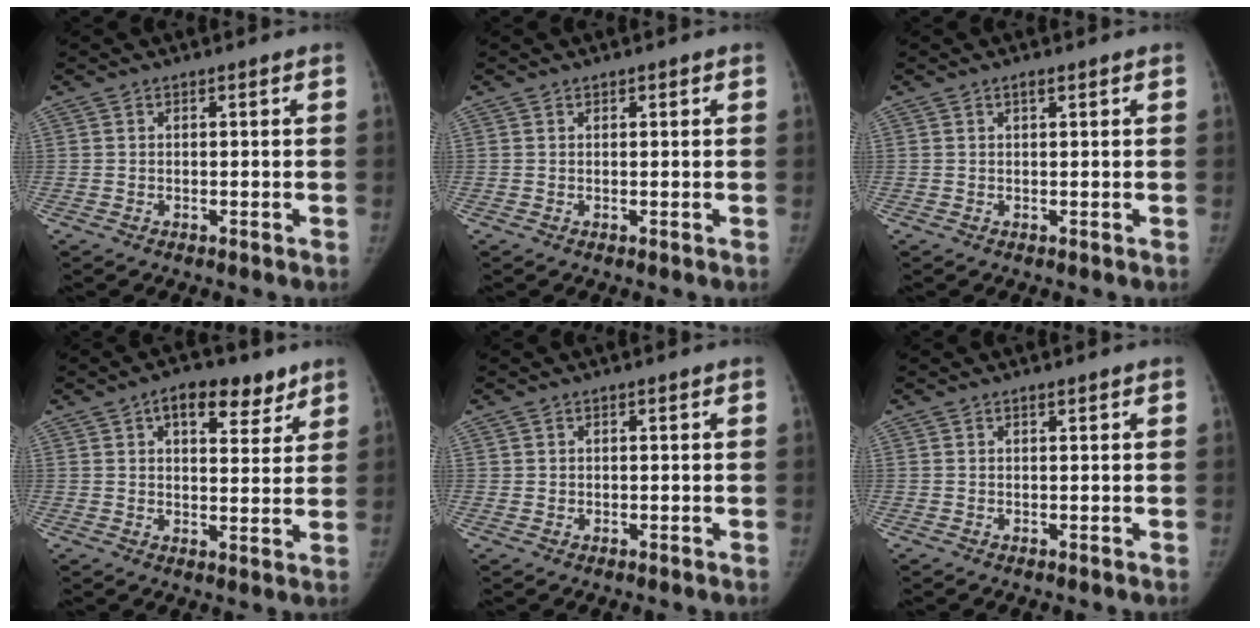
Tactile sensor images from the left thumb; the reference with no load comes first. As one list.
[{"total": 0.8, "force": [0.4, 0.4, 0.5], "torque": [0.000, 0.000, 0.004]}, {"total": 1.1, "force": [0.6, 0.4, 0.8], "torque": [-0.010, -0.001, 0.009]}, {"total": 9.9, "force": [5.6, 5.1, 6.2], "torque": [-0.055, -0.019, 0.079]}, {"total": 0.6, "force": [0.2, 0.6, 0.0], "torque": [0.010, 0.003, 0.000]}, {"total": 0.6, "force": [0.4, 0.2, 0.4], "torque": [-0.006, -0.002, 0.007]}]